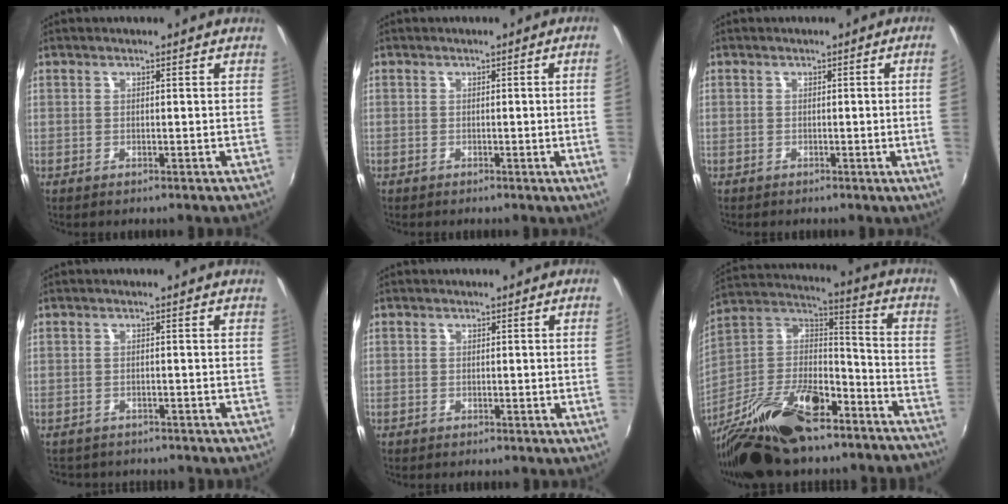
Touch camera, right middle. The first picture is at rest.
{"total": 3.9, "force": [0.0, -2.0, 3.3], "torque": [-0.053, -0.010, 0.006]}
{"total": 4.2, "force": [0.0, -2.0, 3.7], "torque": [-0.057, -0.009, 0.004]}
{"total": 4.3, "force": [-3.8, 1.9, 0.9], "torque": [-0.026, -0.013, -0.057]}
{"total": 2.1, "force": [-0.1, -1.3, 1.6], "torque": [-0.018, -0.014, 0.003]}
{"total": 30.6, "force": [-22.6, 12.5, 16.5], "torque": [-0.304, 0.015, -0.333]}